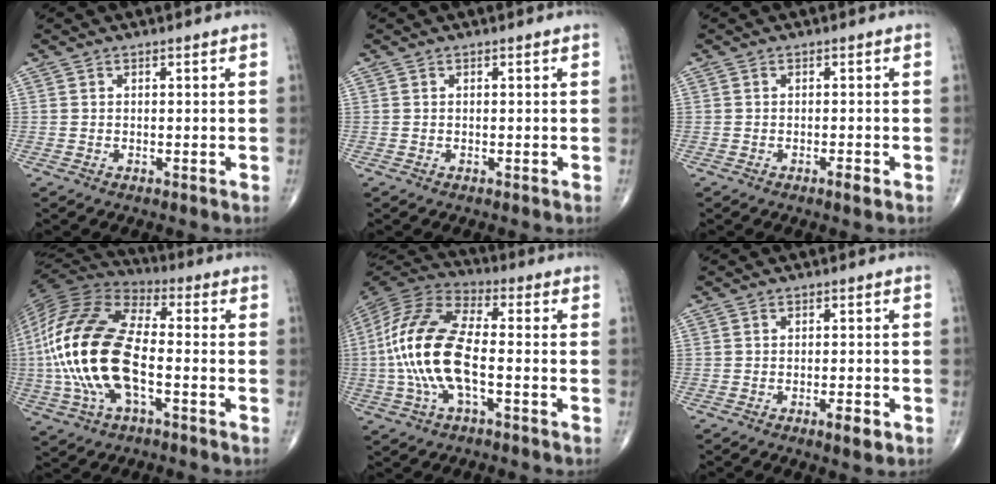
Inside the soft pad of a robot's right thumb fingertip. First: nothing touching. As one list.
[{"total": 0.0}, {"total": 1.5, "force": [-0.9, 0.2, 1.2], "torque": [-0.018, -0.003, -0.018]}, {"total": 22.6, "force": [-3.5, 11.0, 19.5], "torque": [-0.423, 0.017, -0.067]}, {"total": 17.2, "force": [-2.5, 7.3, 15.4], "torque": [-0.329, 0.032, -0.049]}, {"total": 3.1, "force": [-1.7, 0.8, 2.5], "torque": [-0.034, -0.001, -0.026]}]